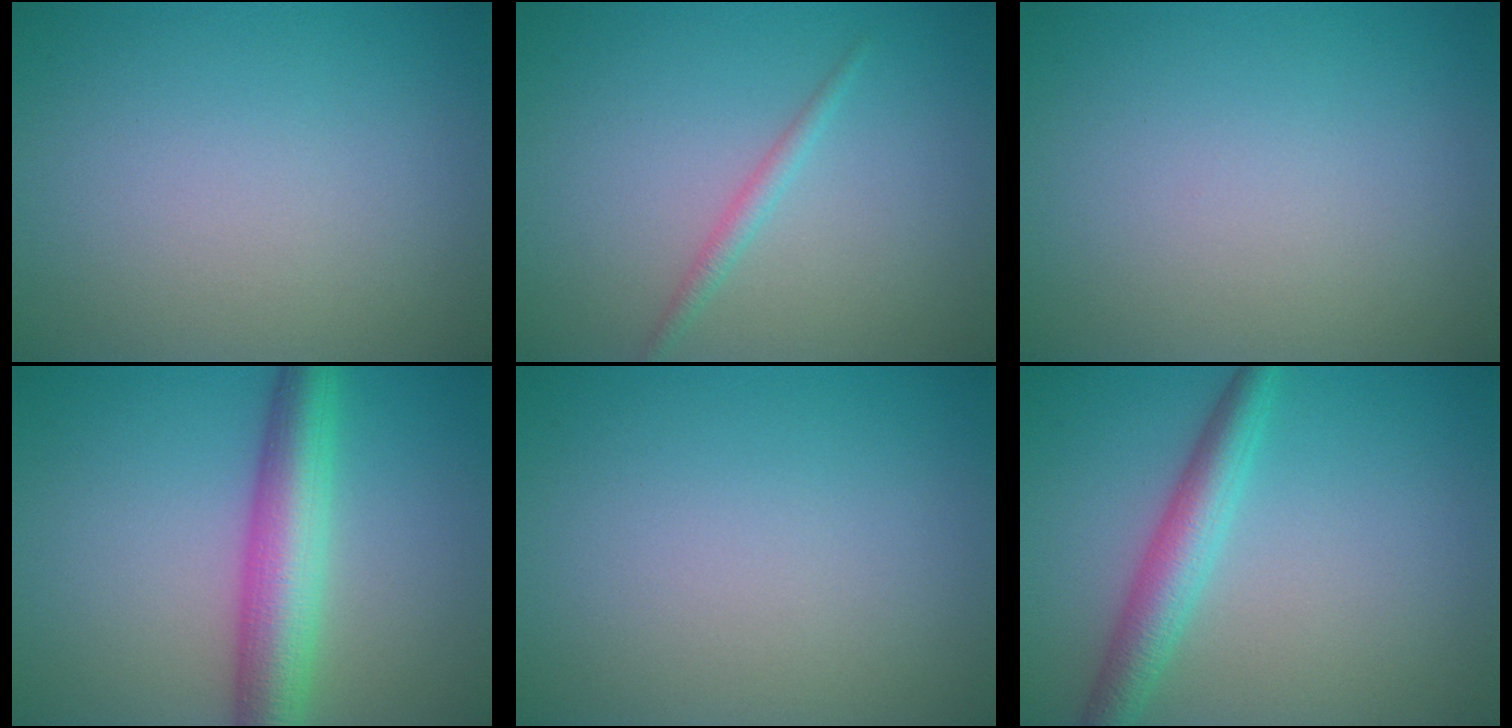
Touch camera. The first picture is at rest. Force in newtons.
{"total": 1.3, "press": 1.3, "slide": 0.0}
{"total": 0.0}
{"total": 6.4, "press": 6.4, "slide": 0.3}
{"total": 0.0}
{"total": 3.9, "press": 3.9, "slide": 0.0}